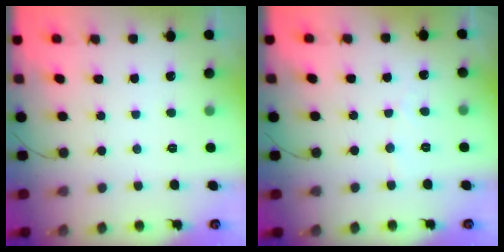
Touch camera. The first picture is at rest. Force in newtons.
{"total": 2.3, "press": 2.3, "slide": 0.2}